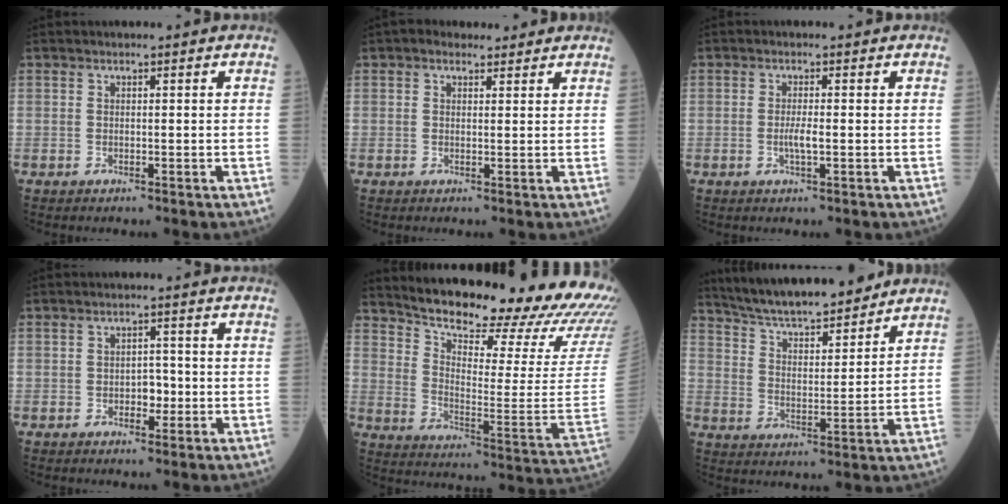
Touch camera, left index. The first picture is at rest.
{"total": 3.2, "force": [2.6, 1.6, 1.1], "torque": [-0.016, 0.022, 0.036]}
{"total": 1.9, "force": [-0.2, 0.1, 1.9], "torque": [-0.040, -0.003, -0.003]}
{"total": 2.4, "force": [-0.6, 1.4, 1.8], "torque": [-0.021, 0.006, -0.008]}
{"total": 26.9, "force": [24.8, 2.3, 10.1], "torque": [-0.166, -0.106, 0.320]}
{"total": 16.1, "force": [14.4, 2.4, 6.7], "torque": [-0.116, 0.010, 0.236]}